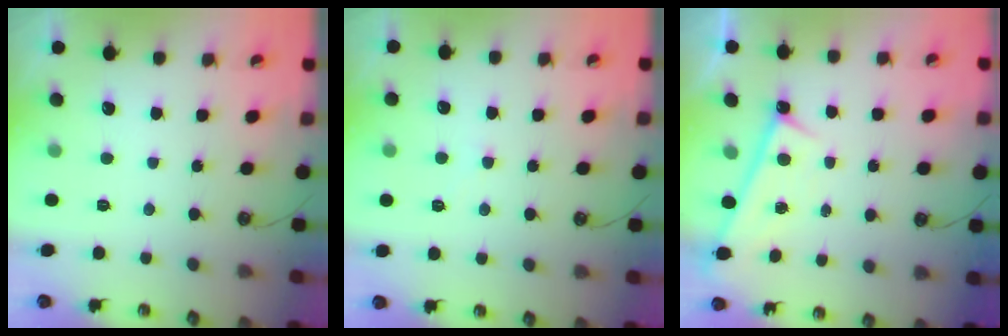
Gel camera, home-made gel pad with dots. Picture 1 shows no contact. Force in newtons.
{"total": 1.2, "press": 1.1, "slide": 0.4}
{"total": 0.9, "press": 0.0, "slide": 0.9}